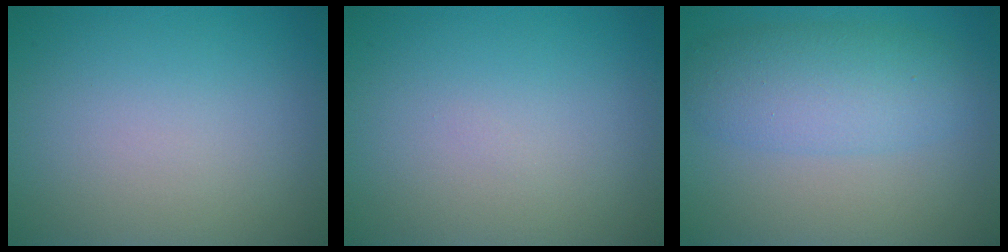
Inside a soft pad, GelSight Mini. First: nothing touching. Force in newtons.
{"total": 0.0}
{"total": 5.1, "press": 5.1, "slide": 0.1}